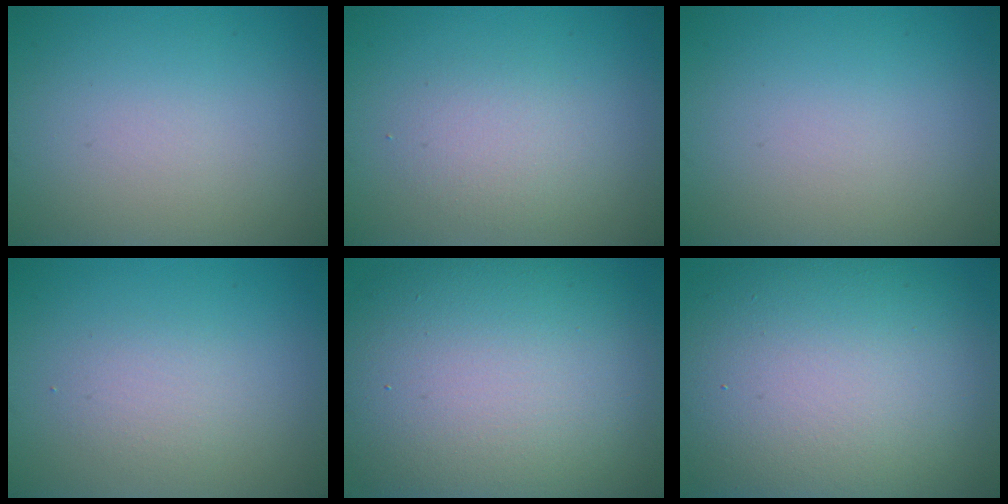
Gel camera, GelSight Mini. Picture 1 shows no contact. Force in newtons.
{"total": 2.0, "press": 2.0, "slide": 0.1}
{"total": 0.0}
{"total": 1.6, "press": 1.6, "slide": 0.1}
{"total": 16.2, "press": 16.1, "slide": 1.2}
{"total": 15.7, "press": 15.7, "slide": 1.3}